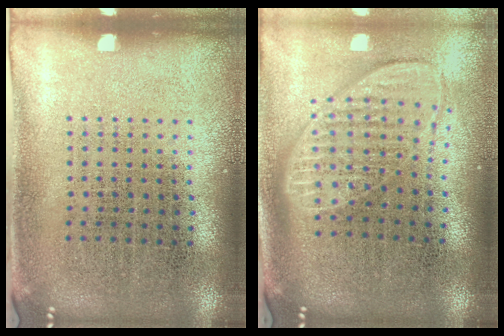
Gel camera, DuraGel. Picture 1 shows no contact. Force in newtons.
{"total": 1.9, "press": 1.5, "slide": 1.1}